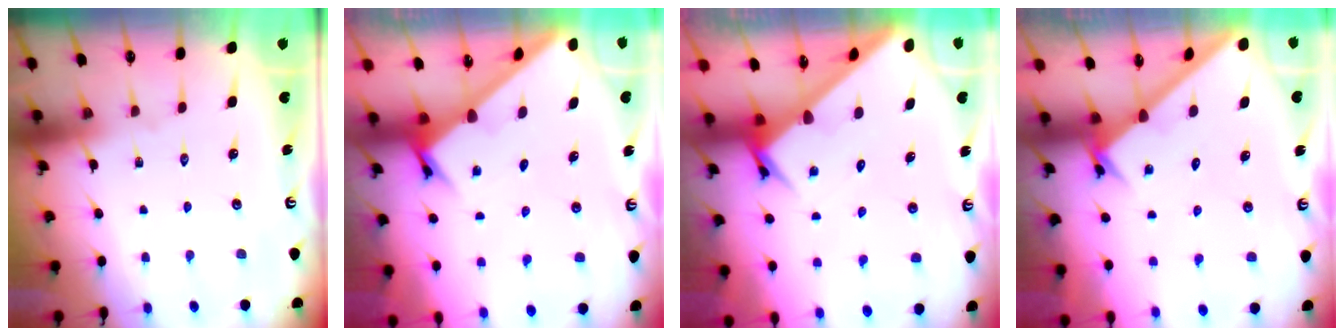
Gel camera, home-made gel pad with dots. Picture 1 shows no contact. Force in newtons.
{"total": 2.4, "press": 2.4, "slide": 0.3}
{"total": 3.1, "press": 3.1, "slide": 0.3}
{"total": 2.2, "press": 2.2, "slide": 0.2}